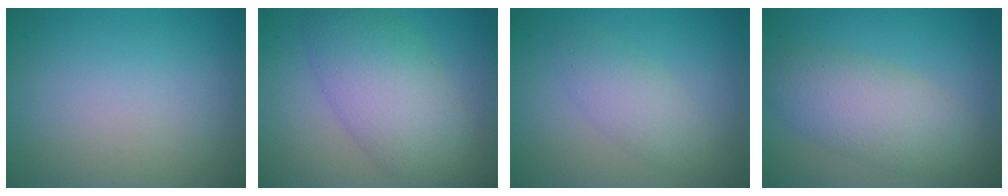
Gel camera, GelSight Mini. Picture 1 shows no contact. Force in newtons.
{"total": 7.6, "press": 7.6, "slide": 0.2}
{"total": 2.7, "press": 2.7, "slide": 0.2}
{"total": 5.6, "press": 5.6, "slide": 0.2}